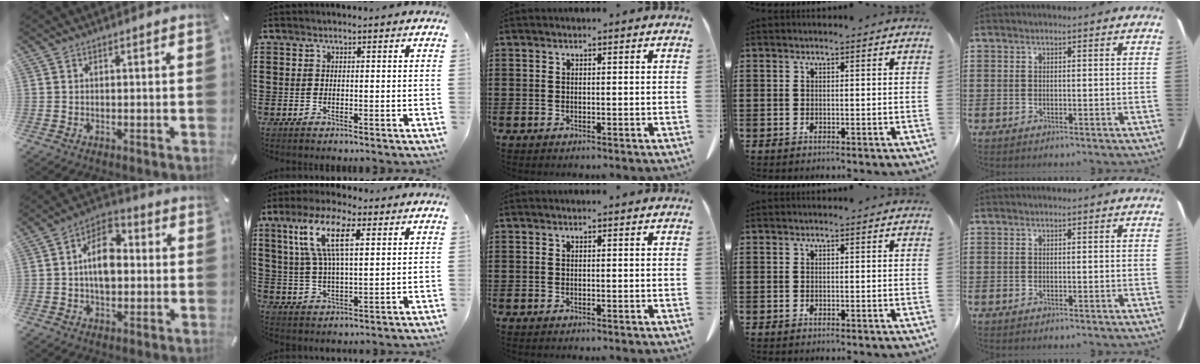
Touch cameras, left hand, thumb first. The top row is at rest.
{"thumb": {"total": 10.4, "force": [0.2, 6.8, 7.9], "torque": [-0.133, 0.010, 0.001]}, "index": {"total": 10.8, "force": [4.6, 3.9, 8.9], "torque": [-0.184, 0.015, 0.082]}}